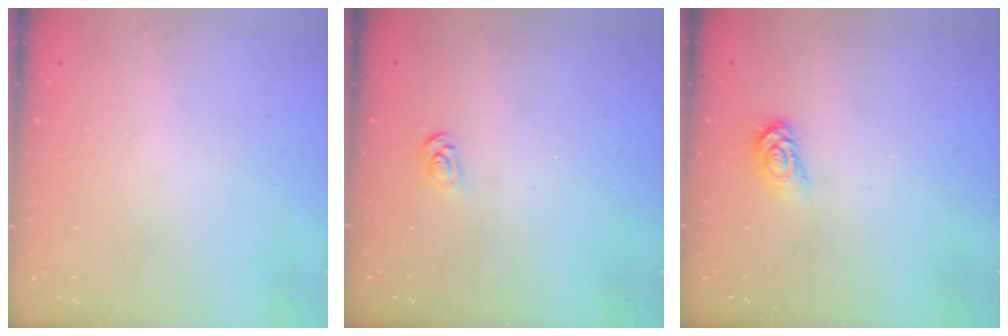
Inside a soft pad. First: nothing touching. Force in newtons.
{"total": 2.1, "press": 2.1, "slide": 0.2}
{"total": 3.5, "press": 3.5, "slide": 0.4}